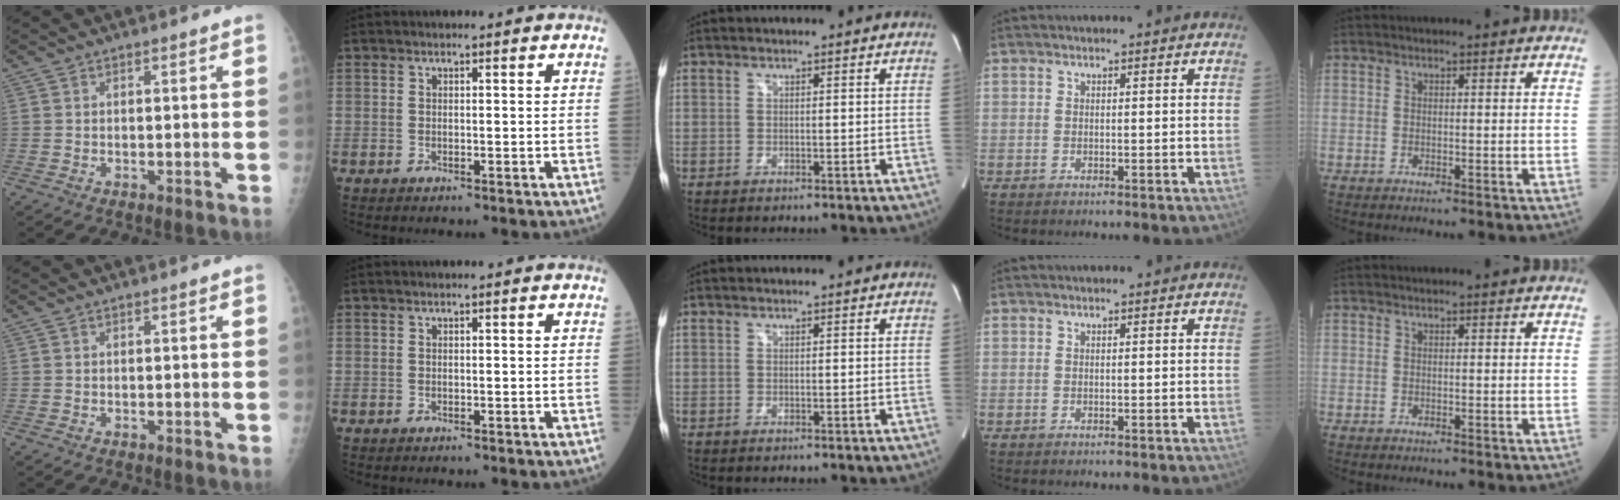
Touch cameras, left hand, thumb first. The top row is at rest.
{}